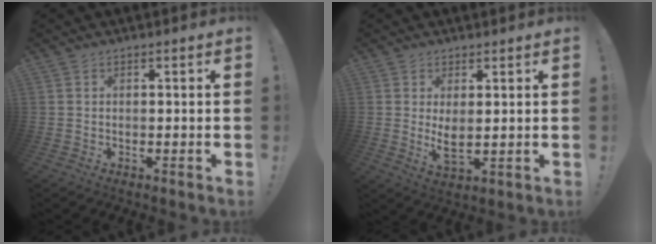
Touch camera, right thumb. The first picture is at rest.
{"total": 5.0, "force": [1.5, 2.0, 4.4], "torque": [-0.057, -0.019, 0.030]}